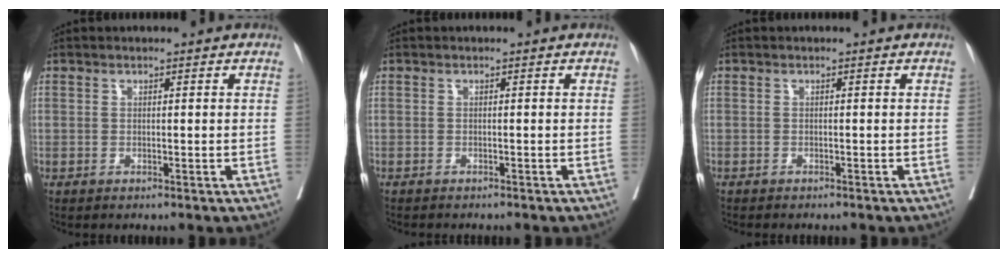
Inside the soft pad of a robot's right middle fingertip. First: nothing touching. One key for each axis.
{"total": 2.8, "fx": -2.5, "fy": 0.5, "fz": 1.1, "tx": -0.017, "ty": -0.005, "tz": -0.030}
{"total": 2.6, "fx": -2.3, "fy": 0.5, "fz": 1.1, "tx": -0.017, "ty": -0.004, "tz": -0.027}